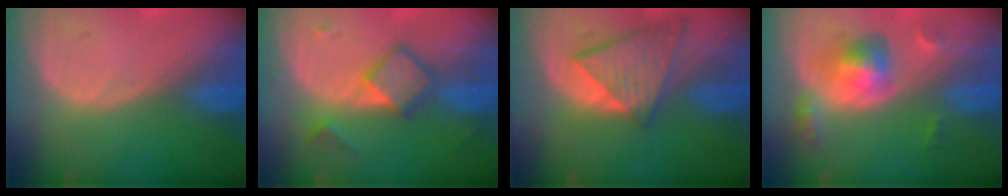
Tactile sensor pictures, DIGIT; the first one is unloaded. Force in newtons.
{"total": 5.4, "press": 5.4, "slide": 0.1}
{"total": 8.4, "press": 7.4, "slide": 4.1}
{"total": 5.9, "press": 5.6, "slide": 1.8}